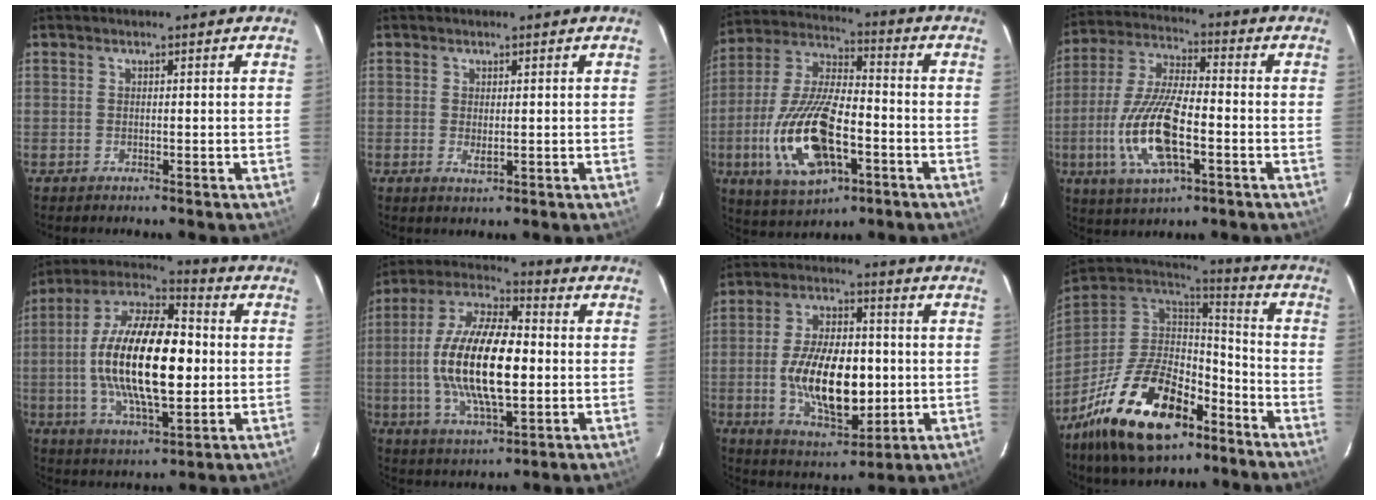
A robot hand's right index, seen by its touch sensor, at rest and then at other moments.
{"total": 1.9, "force": [0.0, 0.9, 1.6], "torque": [-0.030, -0.003, 0.000]}
{"total": 19.4, "force": [-6.1, 8.6, 16.2], "torque": [-0.350, -0.010, -0.104]}
{"total": 16.1, "force": [-4.6, 5.8, 14.3], "torque": [-0.306, -0.008, -0.086]}
{"total": 22.1, "force": [-0.7, 8.8, 20.3], "torque": [-0.385, 0.008, -0.019]}
{"total": 19.5, "force": [-1.3, 7.5, 18.0], "torque": [-0.354, 0.003, -0.027]}
{"total": 17.5, "force": [-1.9, 8.8, 15.0], "torque": [-0.279, -0.001, -0.019]}
{"total": 25.6, "force": [-14.7, 12.8, 16.7], "torque": [-0.334, -0.006, -0.247]}